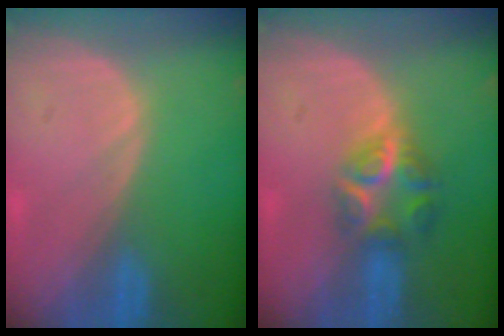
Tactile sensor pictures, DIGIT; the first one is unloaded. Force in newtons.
{"total": 5.9, "press": 5.5, "slide": 2.2}